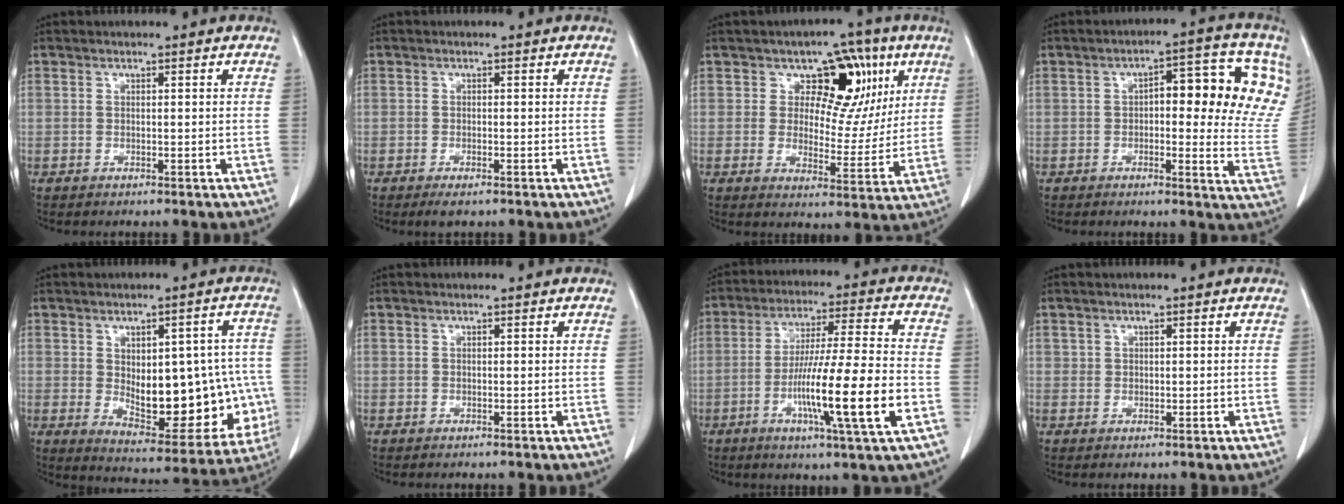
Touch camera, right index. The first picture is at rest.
{"total": 1.9, "force": [-1.2, 0.4, 1.4], "torque": [-0.022, -0.005, -0.016]}
{"total": 10.2, "force": [4.7, 7.0, 5.9], "torque": [-0.051, 0.016, 0.067]}
{"total": 15.5, "force": [4.5, 5.4, 13.9], "torque": [-0.163, 0.021, 0.045]}
{"total": 18.5, "force": [-1.8, 8.8, 16.1], "torque": [-0.203, 0.016, 0.009]}
{"total": 0.0}
{"total": 15.5, "force": [-4.8, -0.4, 14.7], "torque": [-0.266, -0.011, -0.082]}
{"total": 0.7, "force": [0.3, 0.6, 0.1], "torque": [0.006, 0.002, 0.005]}